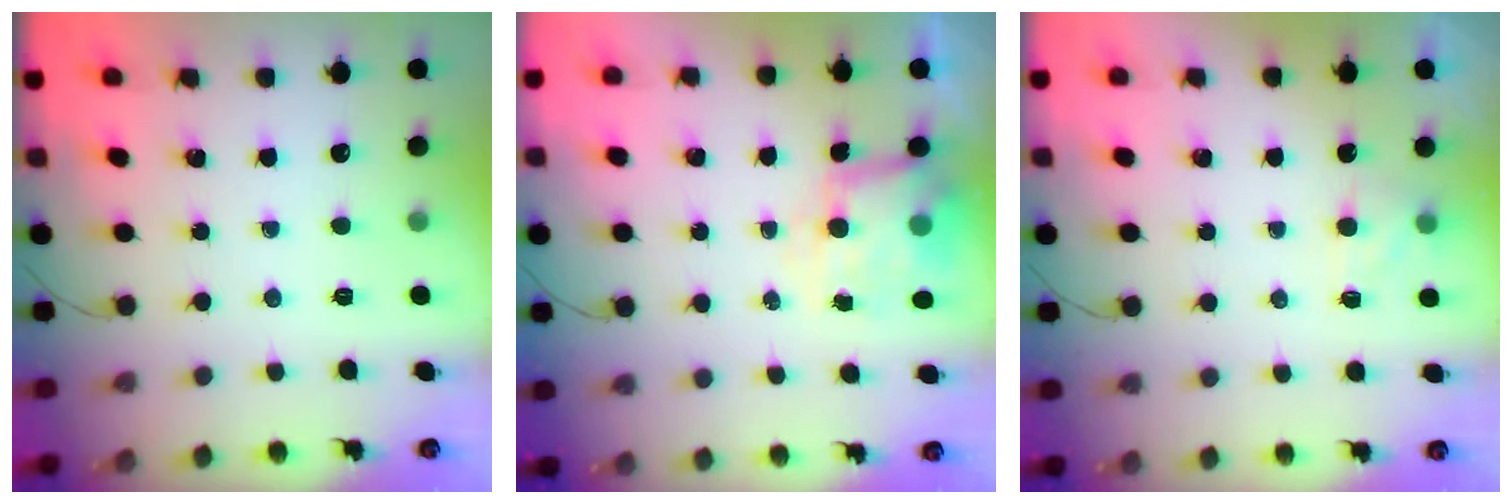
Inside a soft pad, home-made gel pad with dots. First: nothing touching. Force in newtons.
{"total": 8.1, "press": 8.0, "slide": 1.7}
{"total": 4.0, "press": 3.8, "slide": 1.1}